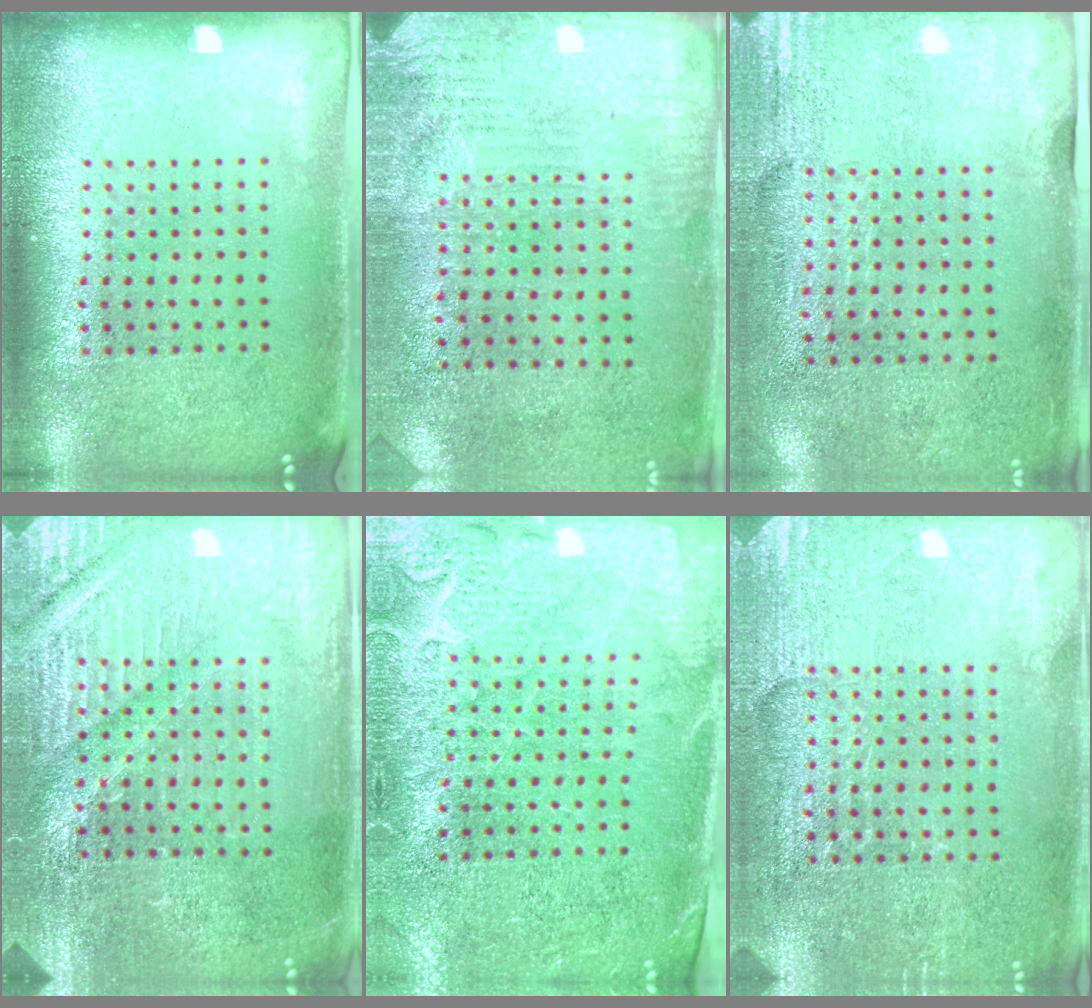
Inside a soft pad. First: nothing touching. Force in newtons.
{"total": 3.2, "press": 2.8, "slide": 1.7}
{"total": 2.9, "press": 2.5, "slide": 1.5}
{"total": 4.2, "press": 4.1, "slide": 1.2}
{"total": 3.3, "press": 3.1, "slide": 1.3}
{"total": 3.1, "press": 3.1, "slide": 0.3}